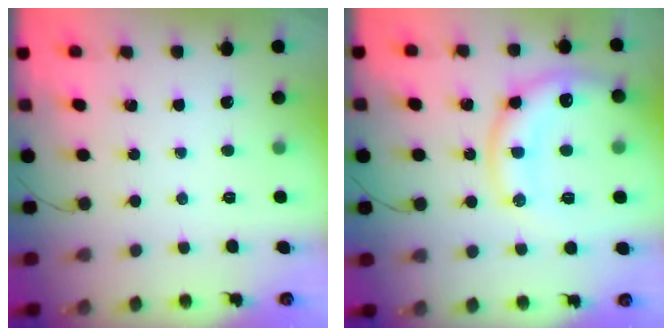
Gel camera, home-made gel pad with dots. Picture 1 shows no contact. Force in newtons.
{"total": 16.7, "press": 16.6, "slide": 1.9}